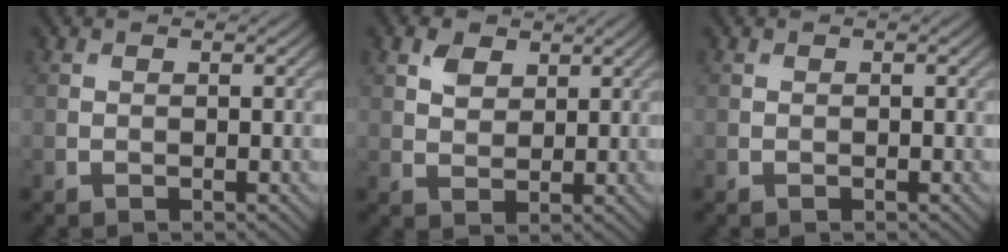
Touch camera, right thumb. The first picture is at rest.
{"total": 2.9, "force": [1.6, 1.9, 1.5], "torque": [-0.034, -0.001, 0.034]}
{"total": 0.0}